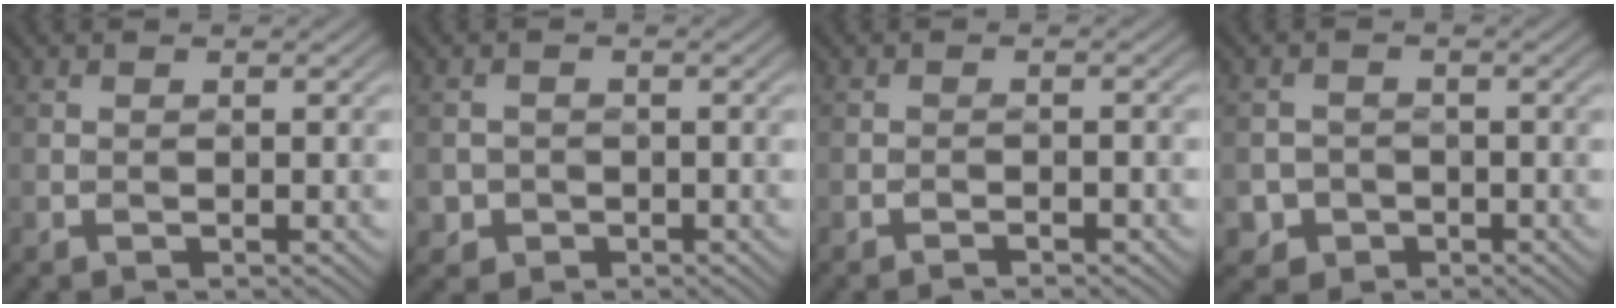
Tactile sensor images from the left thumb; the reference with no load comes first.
{"total": 1.7, "force": [-0.7, 1.3, -0.7], "torque": [0.018, -0.002, -0.012]}
{"total": 1.3, "force": [-1.2, 0.0, 0.5], "torque": [-0.008, 0.006, -0.020]}
{"total": 2.4, "force": [-1.2, 2.0, -0.5], "torque": [0.016, 0.000, -0.024]}